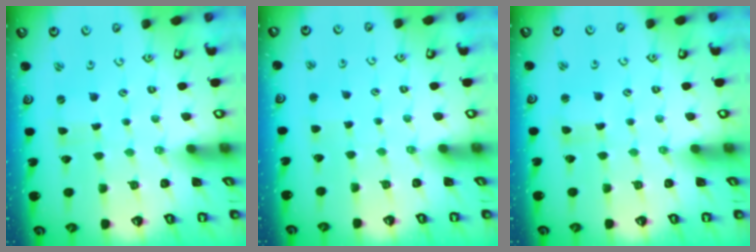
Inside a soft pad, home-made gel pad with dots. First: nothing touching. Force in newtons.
{"total": 2.1, "press": 2.0, "slide": 0.4}
{"total": 1.4, "press": 1.4, "slide": 0.2}